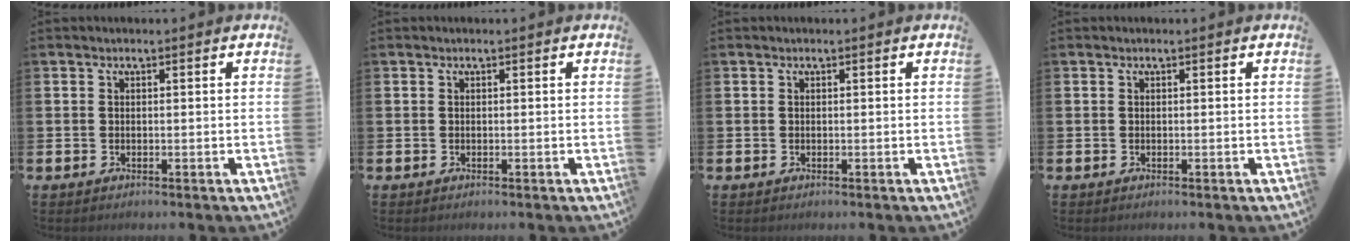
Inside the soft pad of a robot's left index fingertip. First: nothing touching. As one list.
[{"total": 0.0}, {"total": 0.0}, {"total": 0.0}]